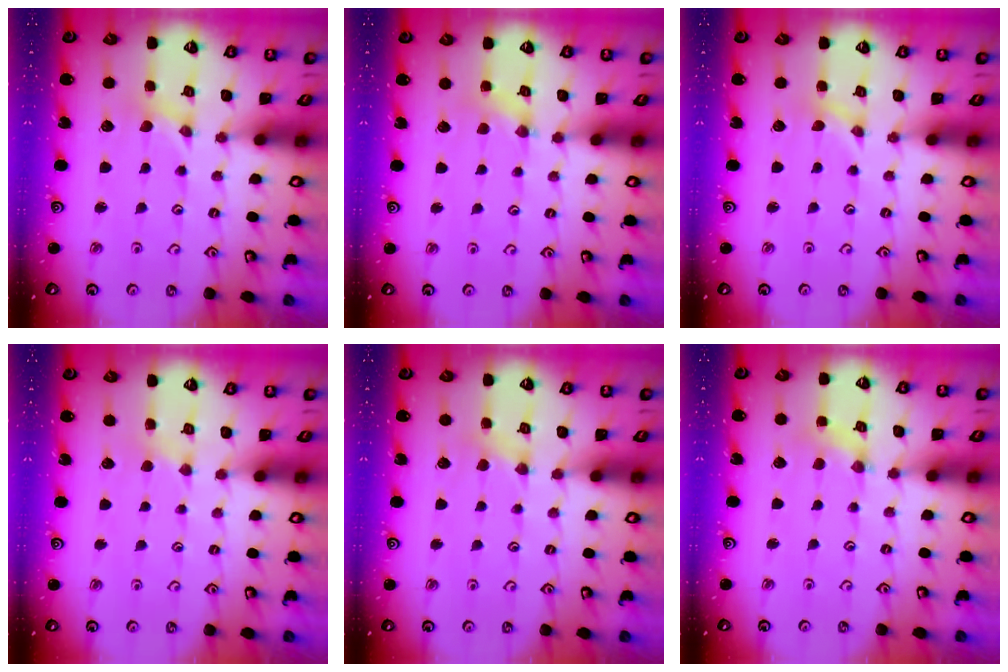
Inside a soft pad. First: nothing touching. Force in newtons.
{"total": 2.6, "press": 2.5, "slide": 0.4}
{"total": 0.0}
{"total": 2.0, "press": 2.0, "slide": 0.3}
{"total": 2.3, "press": 2.2, "slide": 0.4}
{"total": 2.3, "press": 2.2, "slide": 0.3}